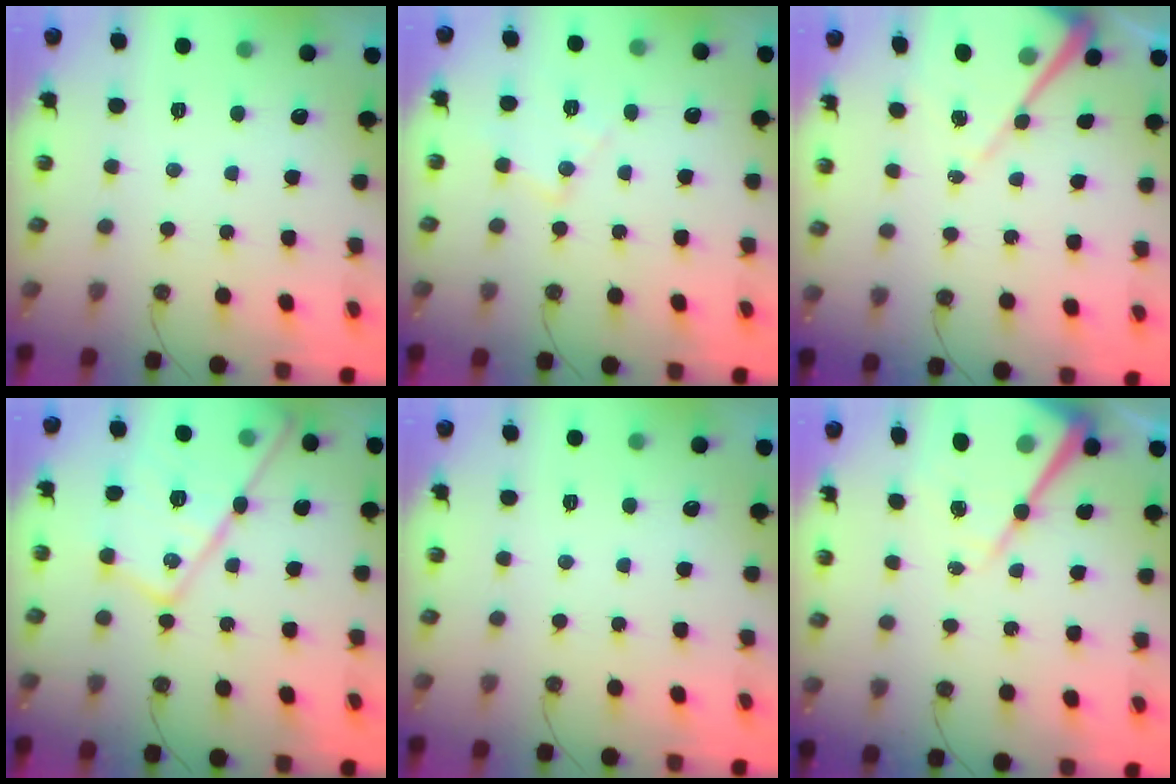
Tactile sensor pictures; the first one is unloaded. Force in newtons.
{"total": 8.2, "press": 8.1, "slide": 0.6}
{"total": 9.4, "press": 9.4, "slide": 0.8}
{"total": 21.1, "press": 21.0, "slide": 1.7}
{"total": 0.0}
{"total": 15.1, "press": 15.0, "slide": 1.1}